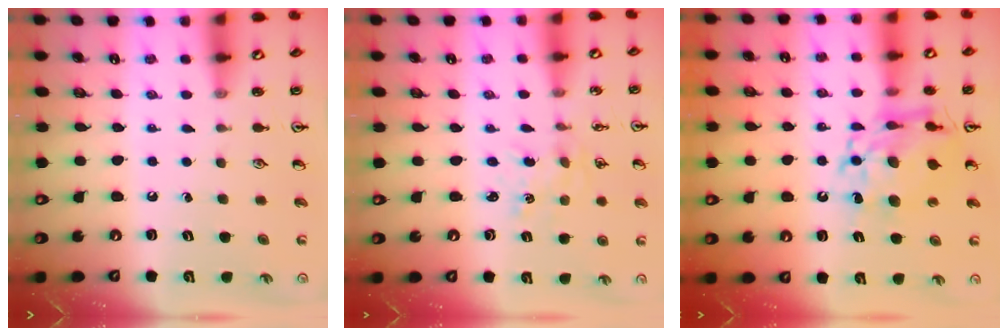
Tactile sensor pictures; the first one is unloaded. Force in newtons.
{"total": 0.5, "press": 0.5, "slide": 0.1}
{"total": 12.8, "press": 12.7, "slide": 1.3}